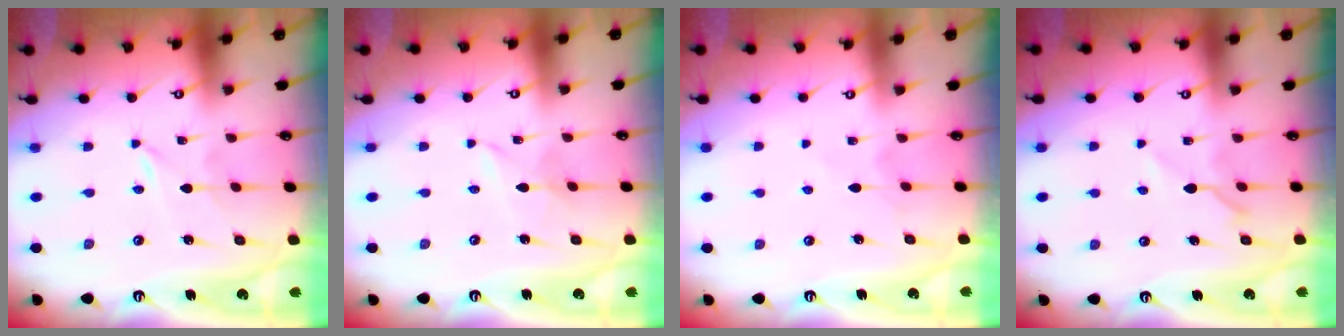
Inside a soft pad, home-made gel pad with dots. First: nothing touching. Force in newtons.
{"total": 1.7, "press": 1.6, "slide": 0.1}
{"total": 4.3, "press": 4.2, "slide": 0.6}
{"total": 6.8, "press": 6.8, "slide": 0.9}